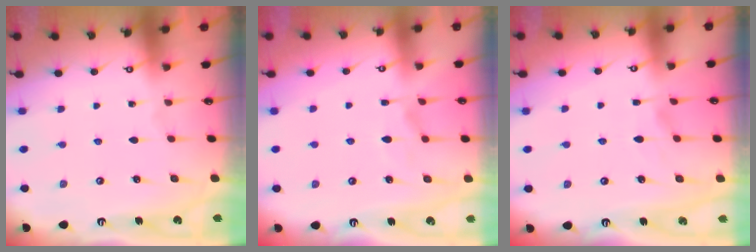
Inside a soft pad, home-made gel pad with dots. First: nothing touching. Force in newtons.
{"total": 3.2, "press": 2.9, "slide": 1.4}
{"total": 1.2, "press": 0.7, "slide": 0.9}